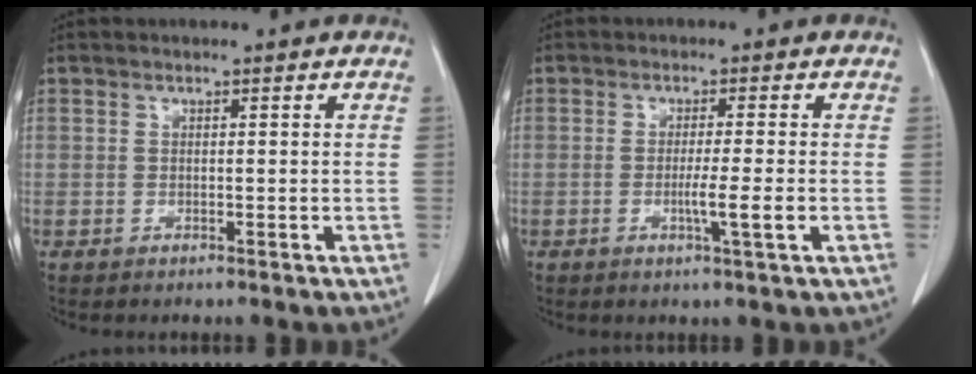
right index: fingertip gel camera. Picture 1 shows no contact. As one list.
[{"total": 4.1, "force": [-1.0, -0.5, 3.9], "torque": [-0.066, -0.008, -0.018]}]